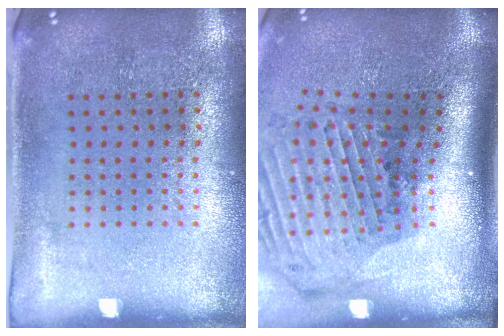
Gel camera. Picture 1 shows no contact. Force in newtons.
{"total": 3.0, "press": 2.2, "slide": 2.1}